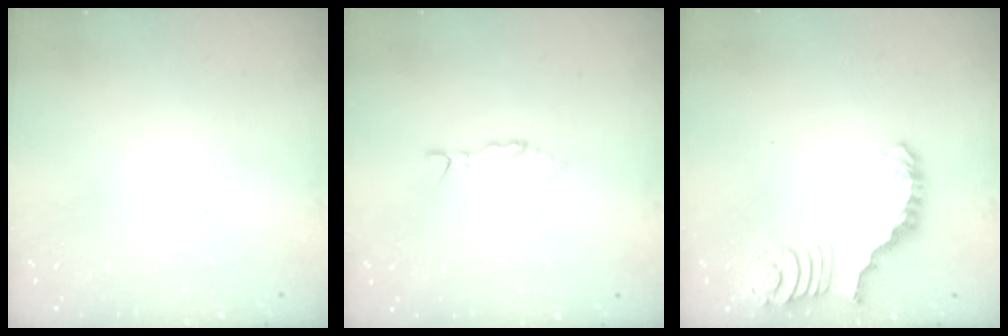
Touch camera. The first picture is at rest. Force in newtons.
{"total": 3.8, "press": 3.8, "slide": 0.4}
{"total": 2.7, "press": 2.7, "slide": 0.5}